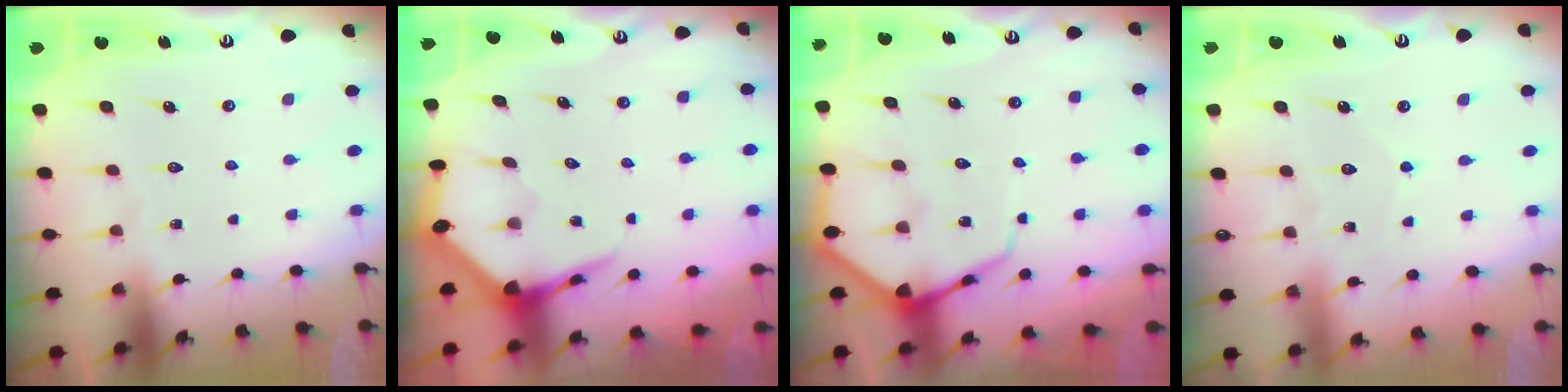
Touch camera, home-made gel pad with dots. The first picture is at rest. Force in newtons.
{"total": 4.8, "press": 4.8, "slide": 0.5}
{"total": 8.2, "press": 8.2, "slide": 0.9}
{"total": 3.5, "press": 3.5, "slide": 0.4}